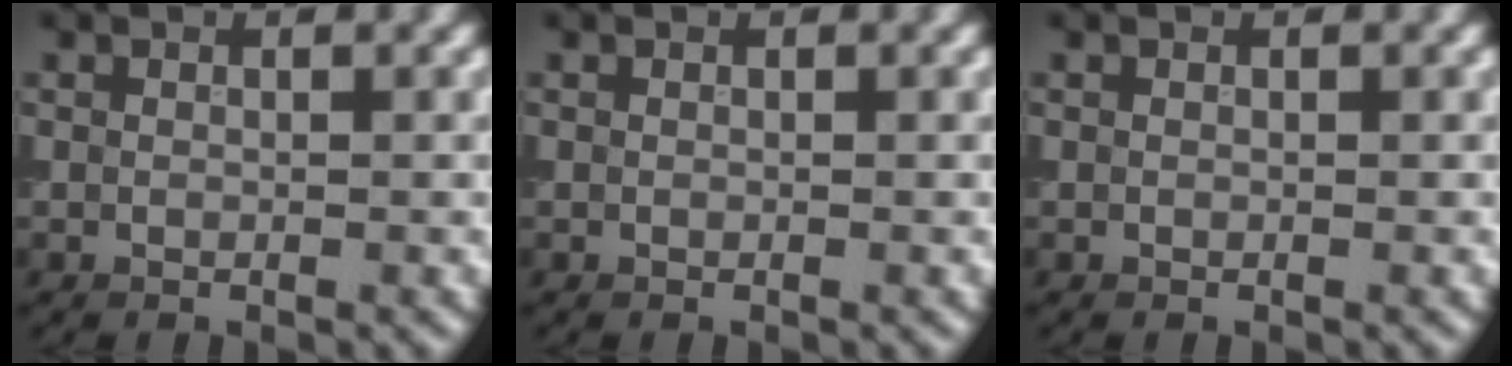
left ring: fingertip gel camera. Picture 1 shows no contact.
{"total": 0.0}
{"total": 0.0}